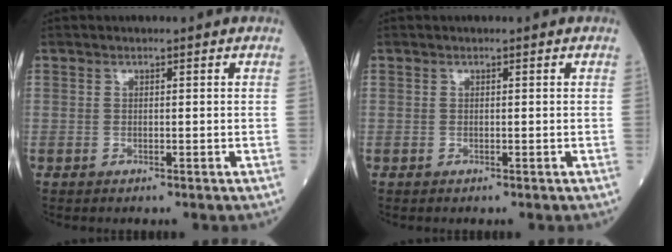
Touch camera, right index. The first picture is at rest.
{"total": 0.0}